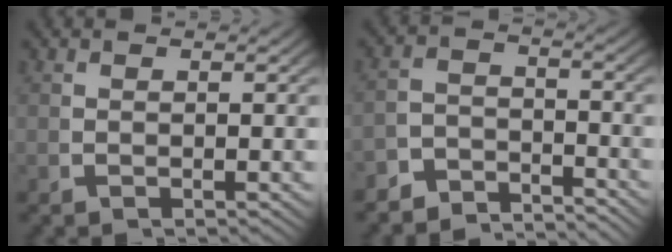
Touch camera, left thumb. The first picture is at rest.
{"total": 4.9, "force": [-4.6, 1.5, 0.9], "torque": [0.002, -0.019, -0.081]}